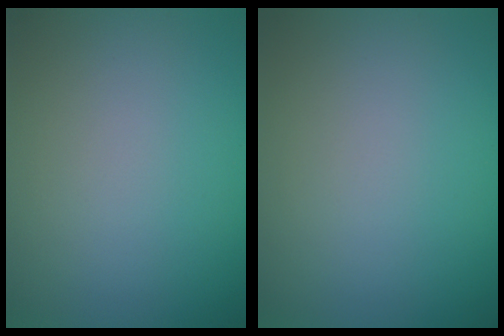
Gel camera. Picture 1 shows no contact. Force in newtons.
{"total": 0.0}